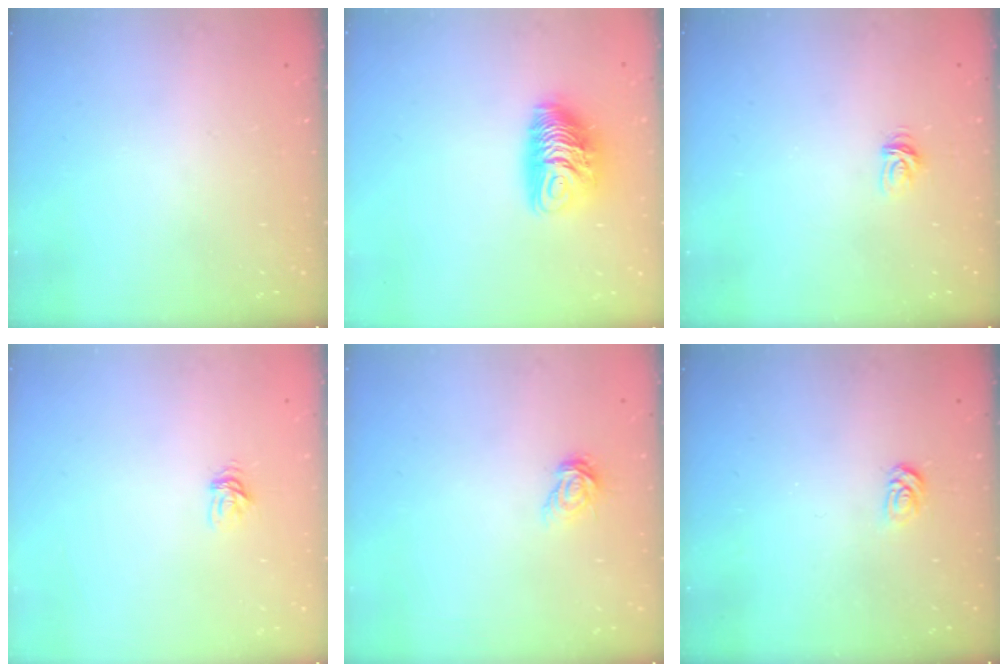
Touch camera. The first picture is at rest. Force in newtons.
{"total": 10.2, "press": 10.2, "slide": 0.9}
{"total": 3.3, "press": 3.3, "slide": 0.3}
{"total": 3.8, "press": 3.8, "slide": 0.5}
{"total": 4.9, "press": 4.9, "slide": 0.1}
{"total": 3.3, "press": 3.3, "slide": 0.4}